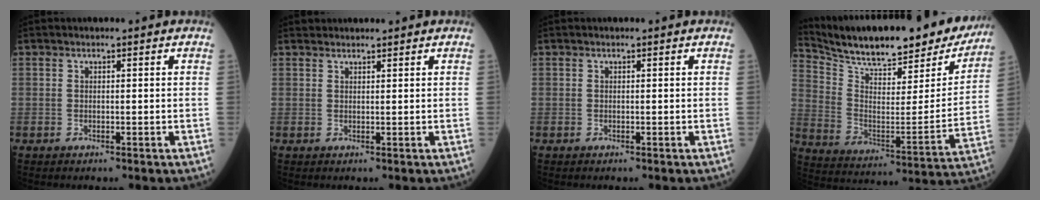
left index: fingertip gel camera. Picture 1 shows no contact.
{"total": 2.1, "force": [2.1, 0.4, 0.3], "torque": [-0.005, 0.024, 0.036]}
{"total": 0.0}
{"total": 26.9, "force": [23.5, 6.2, 11.4], "torque": [-0.192, -0.033, 0.336]}